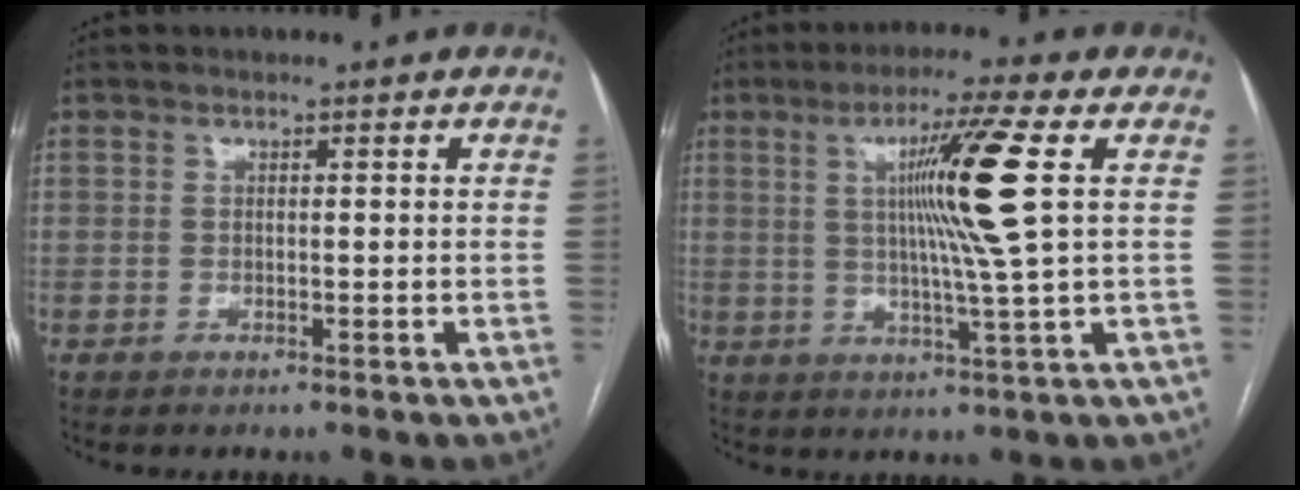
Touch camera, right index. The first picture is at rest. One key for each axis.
{"total": 11.2, "fx": 2.5, "fy": -2.1, "fz": 10.7, "tx": -0.185, "ty": -0.003, "tz": 0.048}